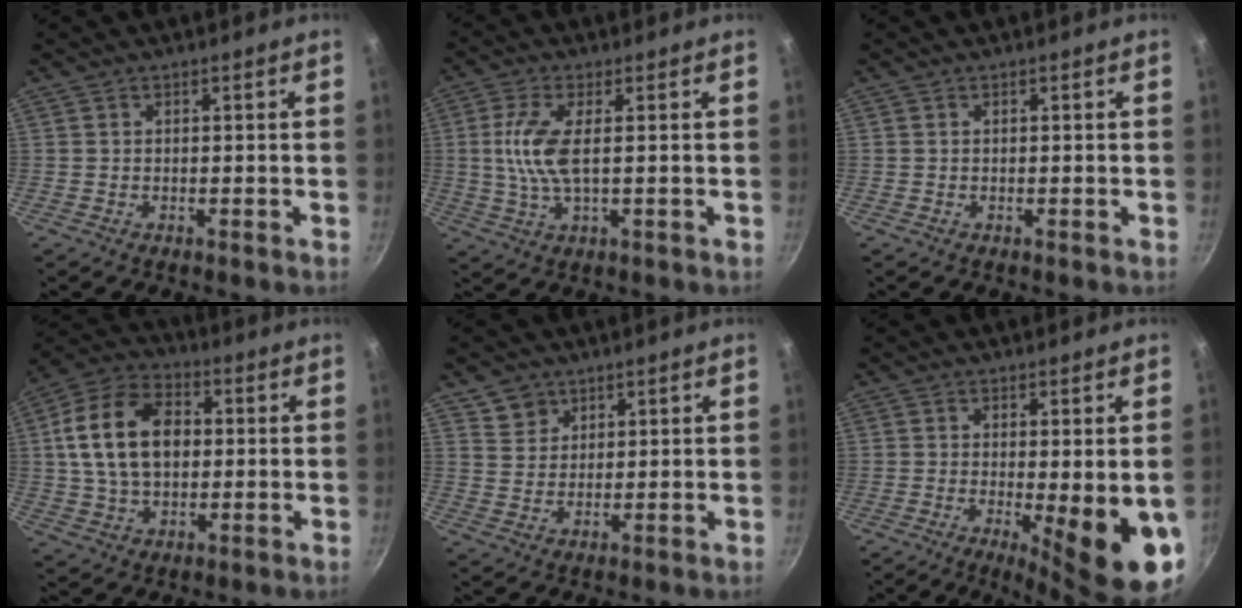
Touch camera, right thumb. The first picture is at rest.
{"total": 7.9, "force": [0.6, 2.8, 7.4], "torque": [-0.166, 0.001, 0.011]}
{"total": 0.0}
{"total": 16.8, "force": [2.0, 11.4, 12.1], "torque": [-0.195, 0.020, 0.024]}
{"total": 4.6, "force": [2.9, 3.5, 0.7], "torque": [0.011, -0.003, 0.056]}
{"total": 13.5, "force": [-3.0, 3.2, 12.8], "torque": [-0.157, -0.016, -0.031]}